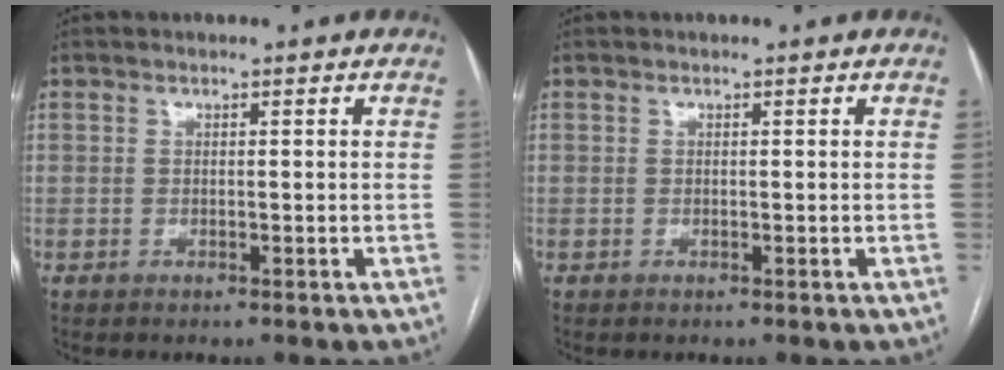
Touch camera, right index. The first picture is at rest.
{"total": 0.0}